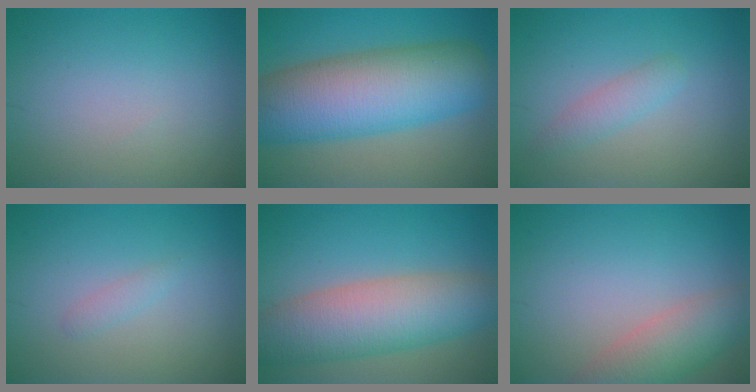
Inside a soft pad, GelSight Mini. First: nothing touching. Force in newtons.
{"total": 12.6, "press": 12.6, "slide": 0.4}
{"total": 1.9, "press": 1.9, "slide": 0.0}
{"total": 0.9, "press": 0.9, "slide": 0.0}
{"total": 8.9, "press": 8.9, "slide": 0.5}
{"total": 4.8, "press": 4.8, "slide": 0.5}